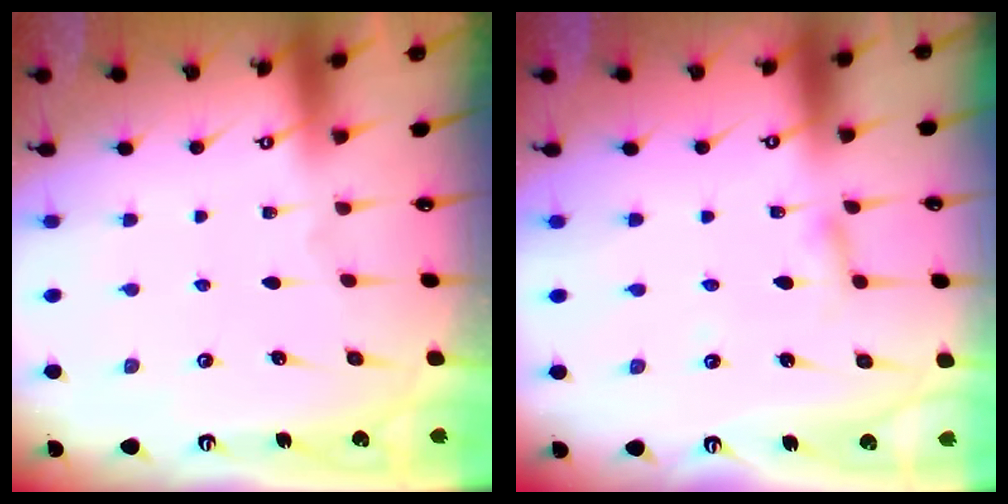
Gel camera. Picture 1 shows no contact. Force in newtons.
{"total": 2.7, "press": 2.7, "slide": 0.3}